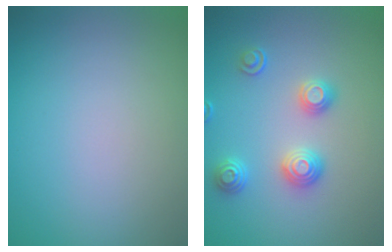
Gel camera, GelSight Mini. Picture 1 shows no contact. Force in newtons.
{"total": 3.0, "press": 2.6, "slide": 1.3}